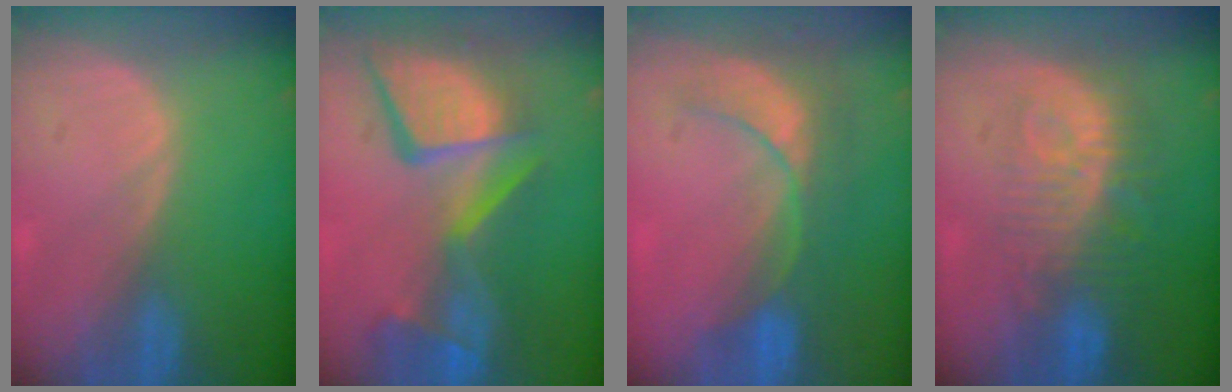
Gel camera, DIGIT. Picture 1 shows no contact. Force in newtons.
{"total": 13.9, "press": 11.3, "slide": 8.1}
{"total": 9.1, "press": 7.8, "slide": 4.7}
{"total": 9.7, "press": 8.7, "slide": 4.1}